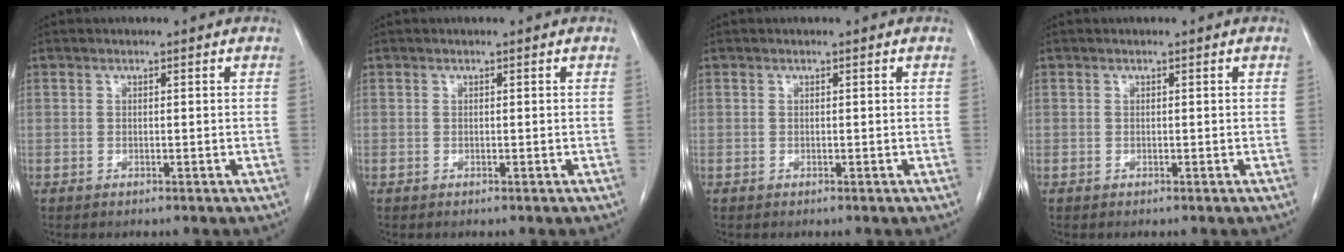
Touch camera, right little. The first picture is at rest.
{"total": 0.0}
{"total": 0.0}
{"total": 0.0}